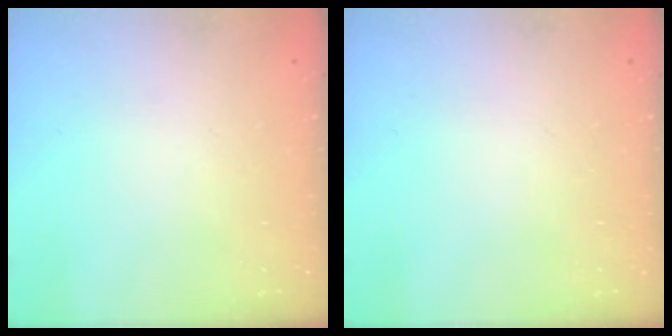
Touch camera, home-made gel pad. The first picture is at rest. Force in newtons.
{"total": 0.0}